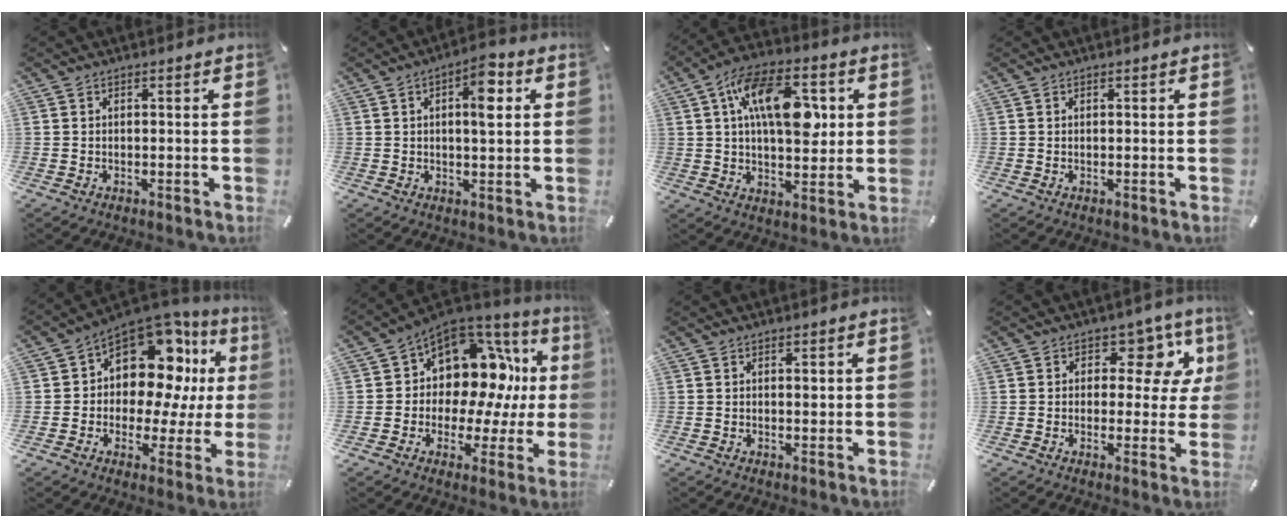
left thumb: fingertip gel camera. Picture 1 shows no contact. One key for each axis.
{"total": 7.7, "fx": 2.1, "fy": 3.0, "fz": 6.8, "tx": -0.094, "ty": -0.006, "tz": 0.026}
{"total": 16.7, "fx": 4.5, "fy": 9.1, "fz": 13.3, "tx": -0.211, "ty": 0.007, "tz": 0.076}
{"total": 0.0}
{"total": 14.6, "fx": 6.3, "fy": 10.0, "fz": 8.6, "tx": -0.125, "ty": -0.066, "tz": 0.108}
{"total": 12.7, "fx": 3.6, "fy": 10.0, "fz": 7.0, "tx": -0.090, "ty": -0.043, "tz": 0.063}
{"total": 1.3, "fx": 0.3, "fy": 0.8, "fz": 0.9, "tx": -0.011, "ty": 0.000, "tz": 0.003}
{"total": 10.3, "fx": 4.2, "fy": 6.6, "fz": 6.7, "tx": -0.073, "ty": -0.027, "tz": 0.069}